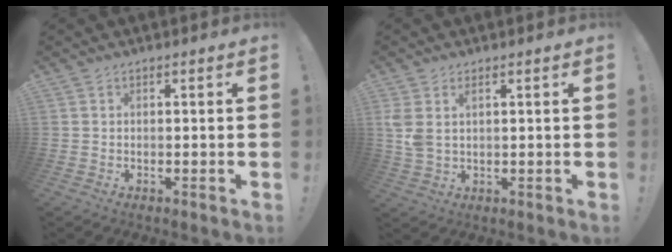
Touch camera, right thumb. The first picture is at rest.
{"total": 4.3, "force": [2.0, 2.2, 3.1], "torque": [-0.060, -0.009, 0.035]}